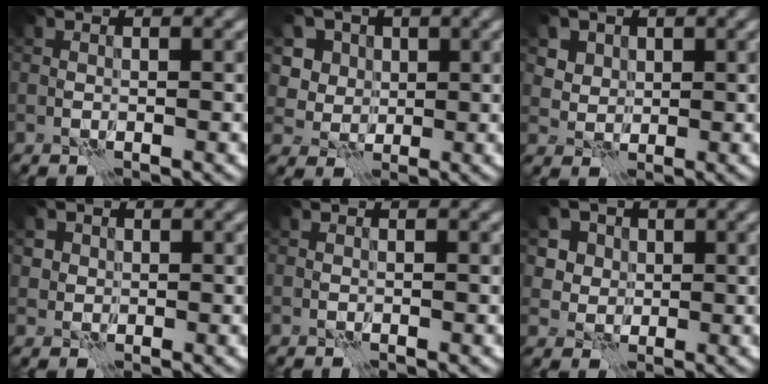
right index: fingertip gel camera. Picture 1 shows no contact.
{"total": 5.3, "force": [1.8, 4.5, 2.2], "torque": [-0.052, -0.004, 0.024]}
{"total": 4.5, "force": [2.3, 3.5, 1.6], "torque": [-0.048, -0.006, 0.036]}
{"total": 2.2, "force": [0.6, 2.1, 0.5], "torque": [-0.013, 0.000, 0.012]}
{"total": 0.0}
{"total": 5.2, "force": [2.2, 4.3, 1.9], "torque": [-0.046, -0.001, 0.026]}